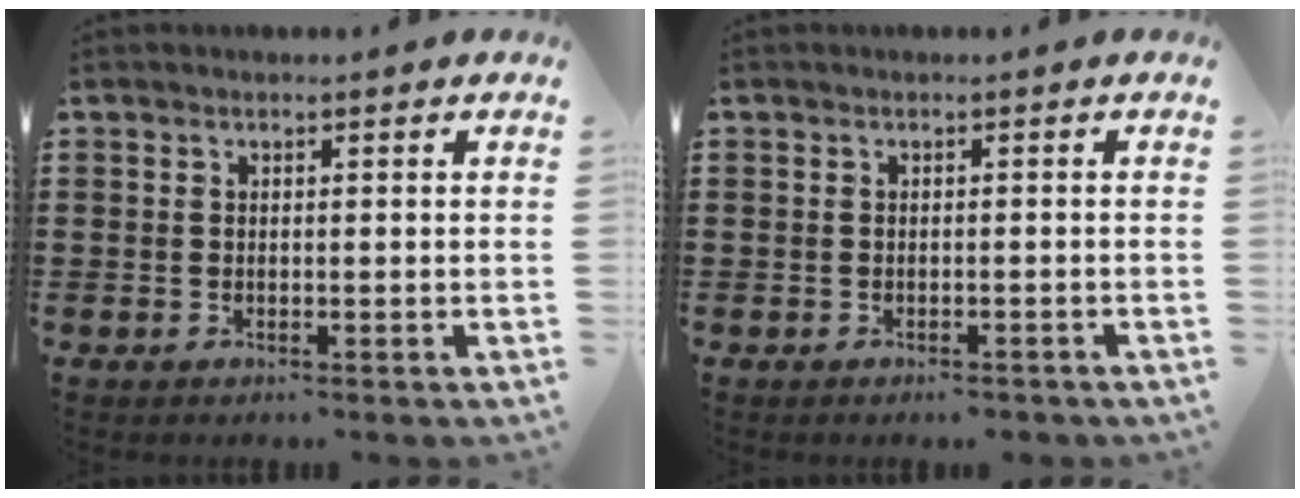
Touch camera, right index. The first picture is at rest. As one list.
[{"total": 0.8, "force": [-0.8, 0.2, 0.3], "torque": [-0.009, -0.003, -0.015]}]